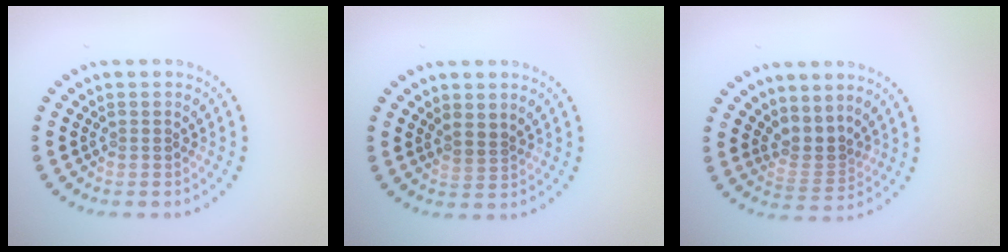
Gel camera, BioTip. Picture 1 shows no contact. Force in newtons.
{"total": 1.1, "press": 0.8, "slide": 0.7}
{"total": 2.5, "press": 1.8, "slide": 1.7}